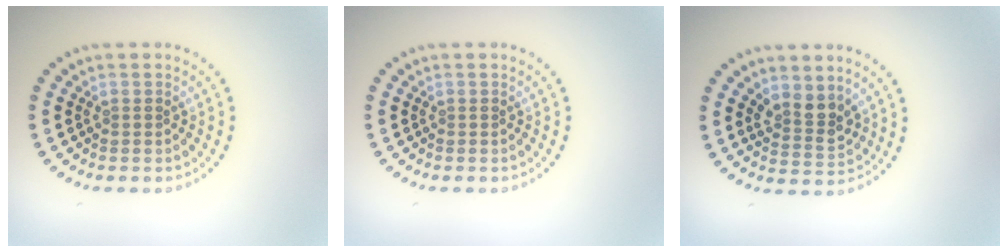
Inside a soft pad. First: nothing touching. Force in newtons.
{"total": 0.0}
{"total": 2.7, "press": 2.4, "slide": 1.2}